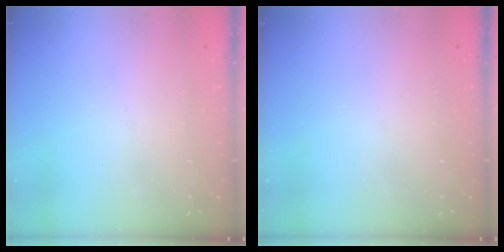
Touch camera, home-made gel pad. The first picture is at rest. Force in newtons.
{"total": 0.0}